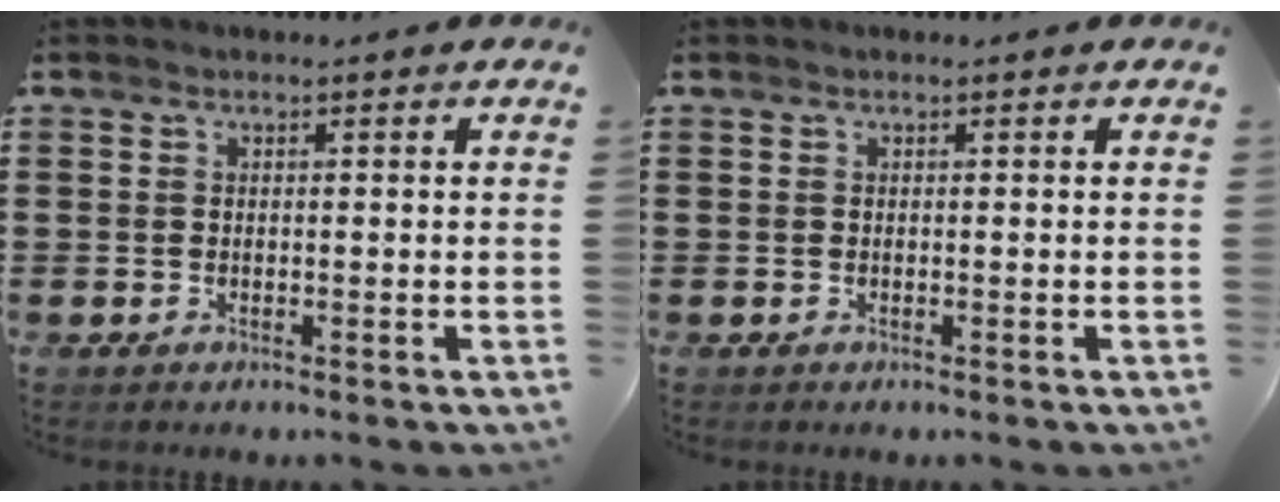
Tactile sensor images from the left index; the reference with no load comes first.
{"total": 0.0}